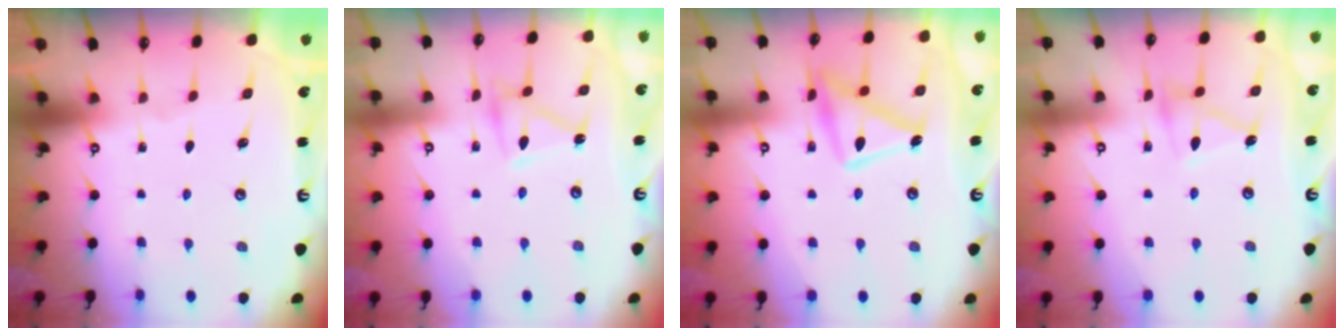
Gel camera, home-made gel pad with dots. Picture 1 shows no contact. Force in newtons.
{"total": 8.7, "press": 8.7, "slide": 0.3}
{"total": 14.3, "press": 14.2, "slide": 1.2}
{"total": 10.3, "press": 10.3, "slide": 0.8}